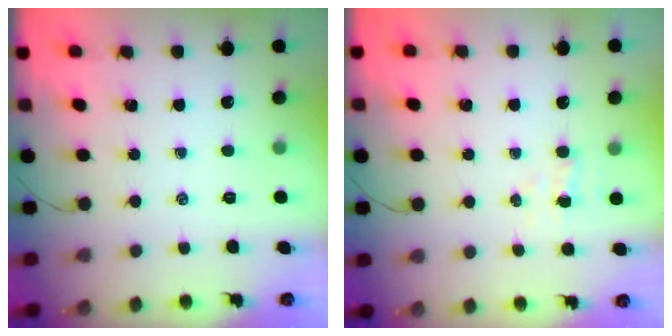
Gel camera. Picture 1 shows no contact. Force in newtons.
{"total": 3.7, "press": 3.5, "slide": 1.1}